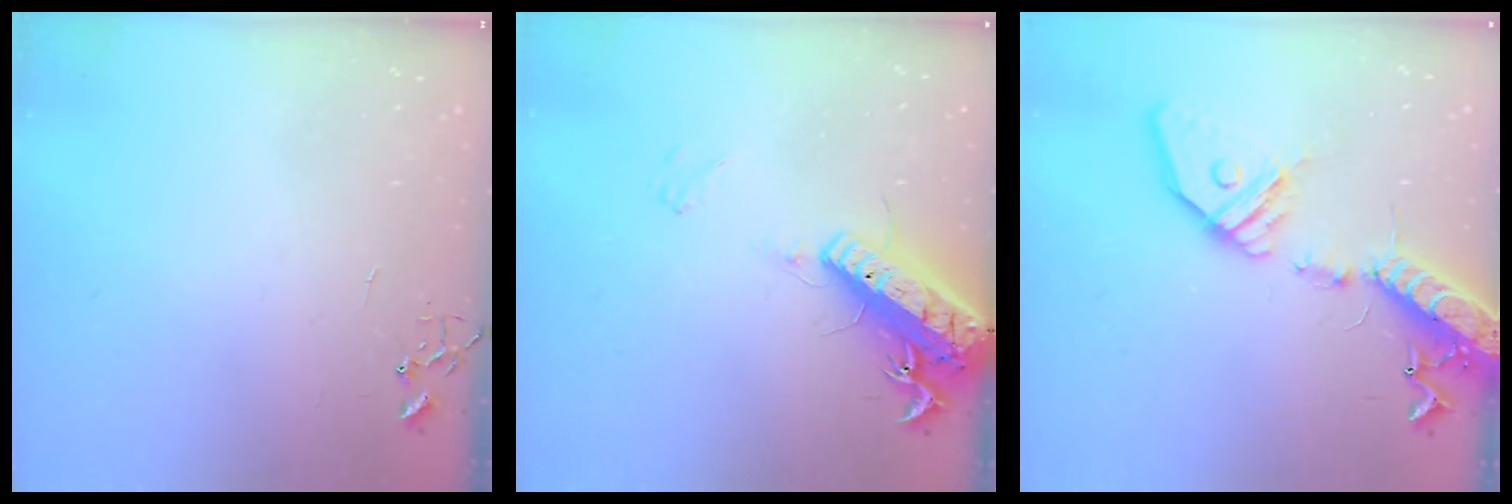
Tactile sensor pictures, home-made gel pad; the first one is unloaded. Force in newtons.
{"total": 19.0, "press": 18.7, "slide": 3.7}
{"total": 19.7, "press": 19.4, "slide": 3.9}